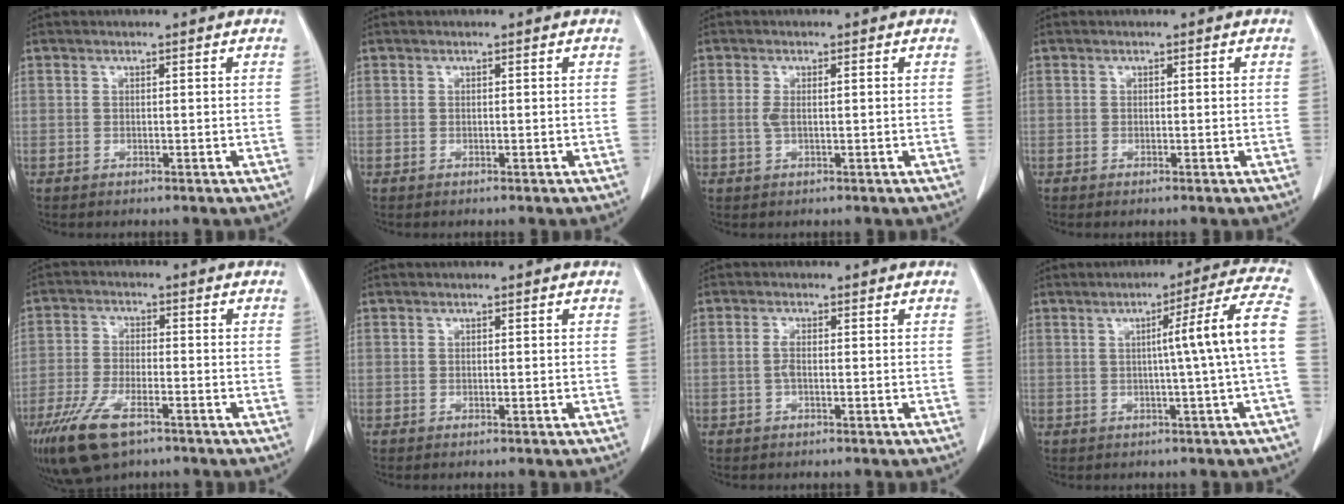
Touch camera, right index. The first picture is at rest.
{"total": 0.0}
{"total": 2.5, "force": [0.0, 1.0, 2.3], "torque": [-0.056, 0.008, 0.002]}
{"total": 0.7, "force": [-0.2, 0.3, 0.6], "torque": [-0.017, -0.002, -0.001]}
{"total": 11.6, "force": [-7.1, 4.3, 8.0], "torque": [-0.167, -0.017, -0.127]}
{"total": 0.0}
{"total": 1.8, "force": [-0.3, 0.7, 1.6], "torque": [-0.038, 0.002, -0.007]}
{"total": 10.5, "force": [-0.1, -1.8, 10.4], "torque": [-0.139, 0.014, -0.001]}